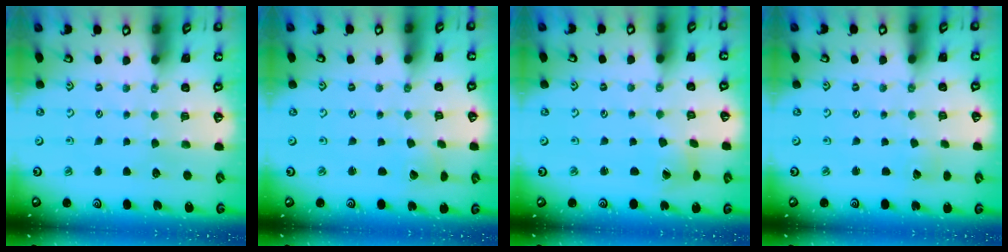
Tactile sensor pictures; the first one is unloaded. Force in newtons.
{"total": 2.4, "press": 2.4, "slide": 0.2}
{"total": 2.5, "press": 2.5, "slide": 0.4}
{"total": 2.0, "press": 2.0, "slide": 0.2}